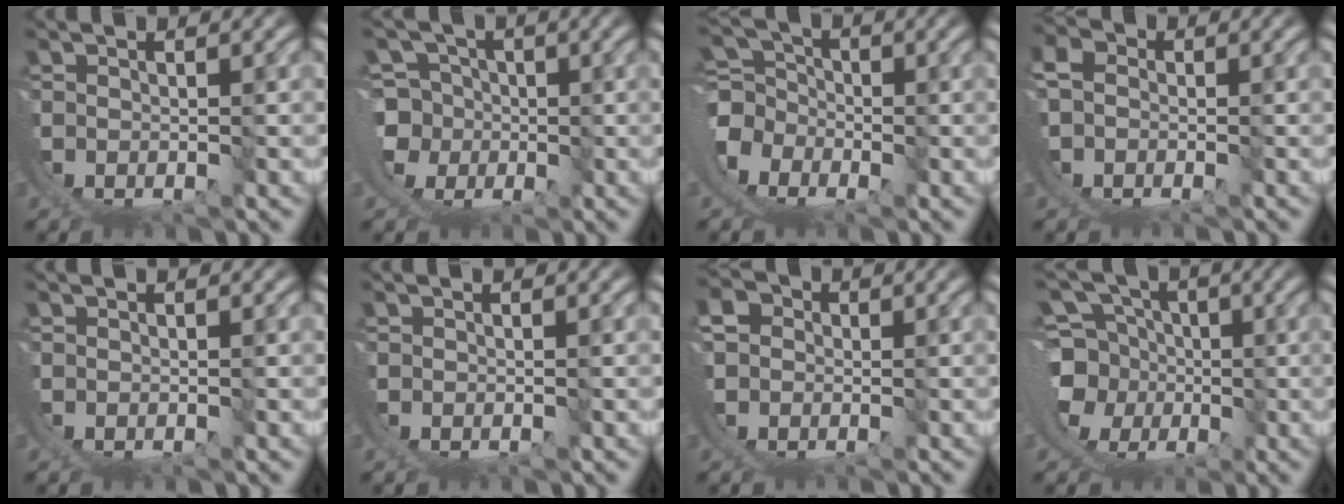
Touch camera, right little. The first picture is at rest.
{"total": 10.5, "force": [-0.7, 10.1, 2.9], "torque": [-0.110, -0.038, -0.013]}
{"total": 8.6, "force": [-0.9, 7.7, 3.6], "torque": [-0.096, -0.025, -0.017]}
{"total": 4.6, "force": [-0.5, 4.3, 1.4], "torque": [-0.036, 0.001, -0.025]}
{"total": 0.0}
{"total": 0.0}
{"total": 6.0, "force": [0.3, 5.6, 2.0], "torque": [-0.060, 0.000, -0.009]}
{"total": 10.7, "force": [-0.2, 9.4, 5.1], "torque": [-0.108, -0.036, 0.001]}